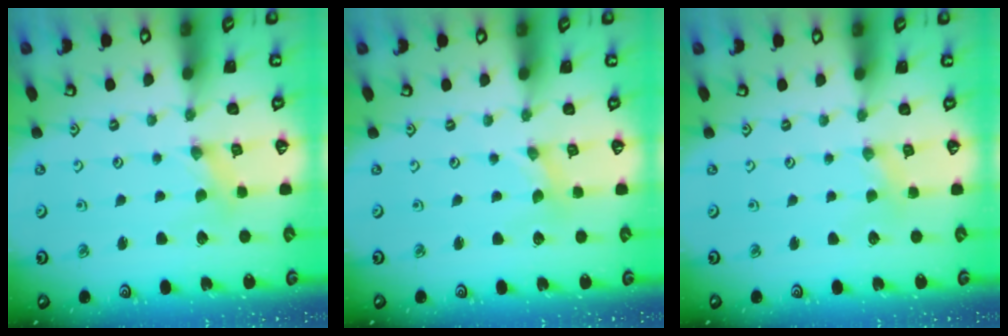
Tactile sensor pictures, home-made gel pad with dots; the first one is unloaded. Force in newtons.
{"total": 0.0}
{"total": 2.0, "press": 2.0, "slide": 0.4}